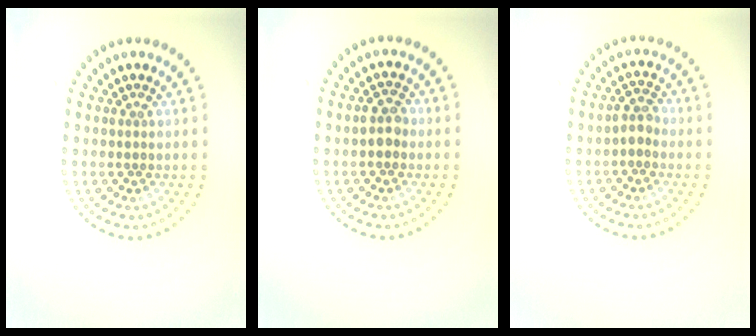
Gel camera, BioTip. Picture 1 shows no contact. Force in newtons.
{"total": 1.8, "press": 1.8, "slide": 0.2}
{"total": 1.6, "press": 1.5, "slide": 0.6}